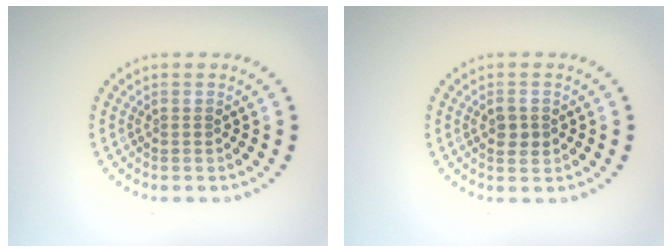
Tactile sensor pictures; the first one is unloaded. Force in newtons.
{"total": 1.6, "press": 1.6, "slide": 0.2}